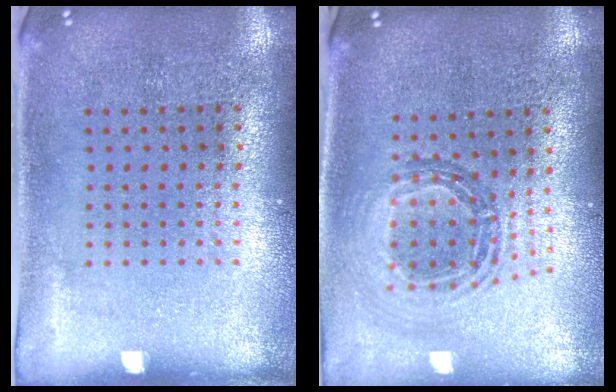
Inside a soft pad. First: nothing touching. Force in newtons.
{"total": 0.9, "press": 0.9, "slide": 0.2}